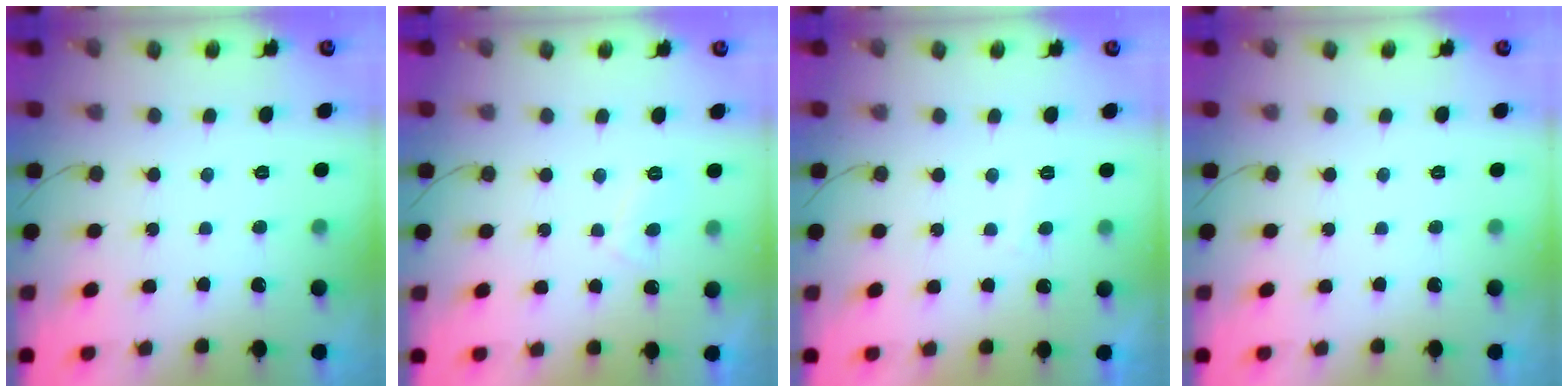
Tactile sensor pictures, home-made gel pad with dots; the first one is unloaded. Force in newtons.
{"total": 2.5, "press": 2.3, "slide": 0.8}
{"total": 0.8, "press": 0.6, "slide": 0.5}
{"total": 0.0}